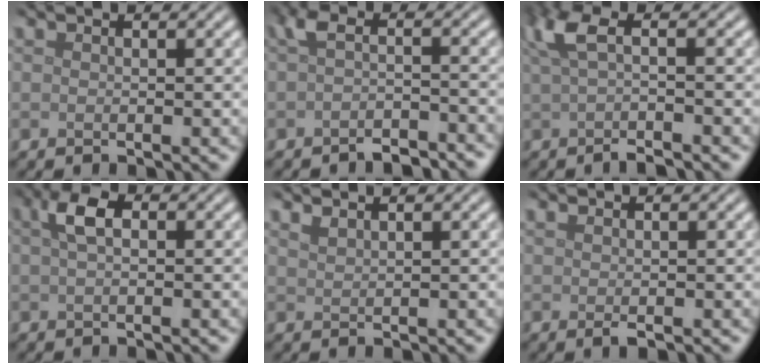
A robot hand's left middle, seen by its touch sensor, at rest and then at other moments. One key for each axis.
{"total": 3.0, "fx": -1.8, "fy": 1.3, "fz": 2.0, "tx": -0.035, "ty": -0.005, "tz": -0.038}
{"total": 4.0, "fx": 0.0, "fy": 1.1, "fz": 3.8, "tx": -0.070, "ty": 0.005, "tz": -0.003}
{"total": 2.6, "fx": 0.7, "fy": 1.3, "fz": 2.2, "tx": -0.041, "ty": 0.009, "tz": 0.009}
{"total": 1.1, "fx": 1.0, "fy": 0.3, "fz": 0.4, "tx": -0.005, "ty": 0.001, "tz": 0.019}
{"total": 1.0, "fx": 0.2, "fy": 0.3, "fz": 1.0, "tx": -0.018, "ty": 0.003, "tz": 0.003}